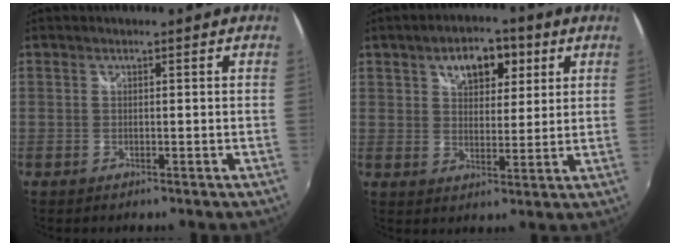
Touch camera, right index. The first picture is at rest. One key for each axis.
{"total": 9.4, "fx": 4.7, "fy": 5.4, "fz": 6.1, "tx": -0.093, "ty": 0.026, "tz": 0.074}